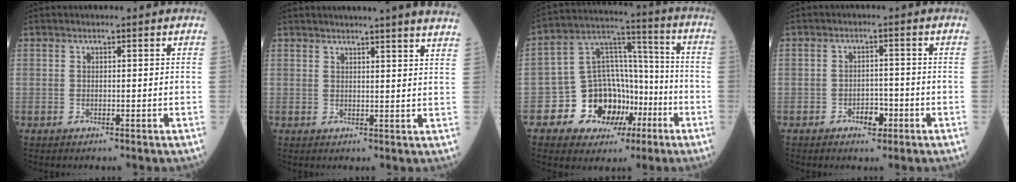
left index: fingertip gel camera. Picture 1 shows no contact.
{"total": 12.1, "force": [11.2, -1.1, 4.5], "torque": [-0.058, -0.040, 0.111]}
{"total": 13.1, "force": [-5.2, 10.0, 6.6], "torque": [-0.114, 0.034, -0.077]}
{"total": 3.0, "force": [-1.6, 1.6, 2.0], "torque": [-0.030, 0.004, -0.023]}